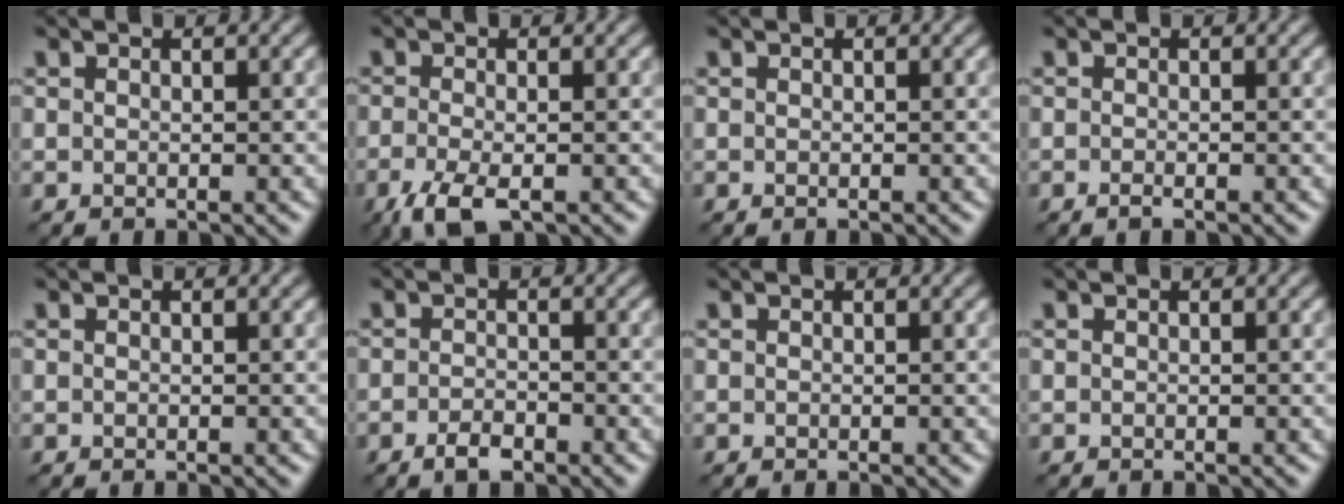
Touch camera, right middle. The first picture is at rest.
{"total": 4.2, "force": [-2.5, 1.5, 3.0], "torque": [-0.068, -0.003, -0.044]}
{"total": 0.0}
{"total": 0.8, "force": [-0.6, 0.1, 0.5], "torque": [-0.009, 0.001, -0.005]}
{"total": 0.0}
{"total": 2.1, "force": [-1.6, 0.8, 1.1], "torque": [-0.021, 0.005, -0.029]}
{"total": 0.0}
{"total": 0.0}